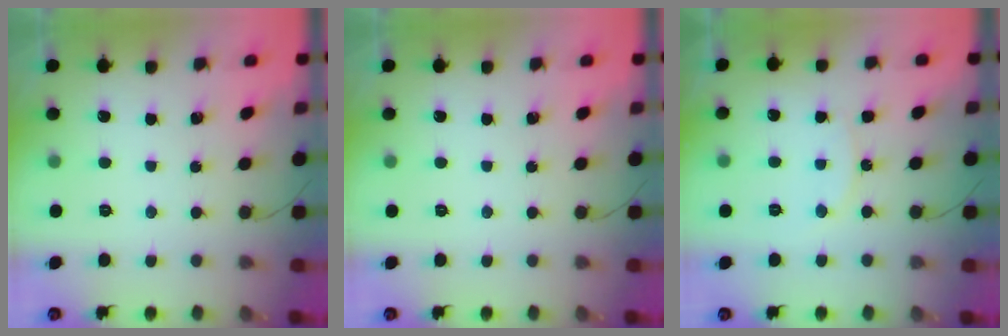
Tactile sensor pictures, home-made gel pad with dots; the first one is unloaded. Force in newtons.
{"total": 0.0}
{"total": 8.6, "press": 8.6, "slide": 0.2}